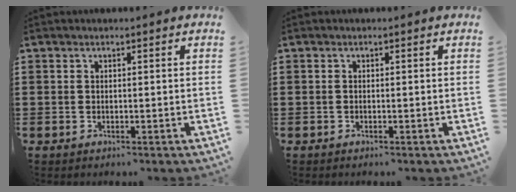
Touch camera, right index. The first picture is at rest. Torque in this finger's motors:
{"motor_torque": [-0.73, 1.41, -0.01, -0.01]}